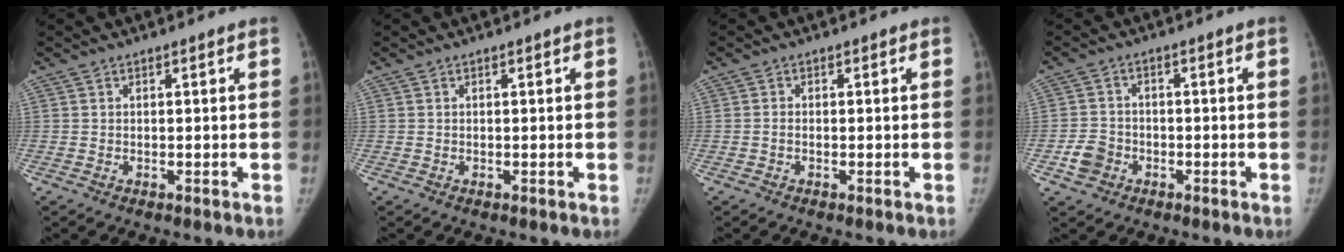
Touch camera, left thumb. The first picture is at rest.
{"total": 0.0}
{"total": 0.7, "force": [-0.3, 0.4, 0.5], "torque": [-0.007, 0.001, -0.007]}
{"total": 4.5, "force": [-2.0, 3.7, 1.6], "torque": [-0.019, 0.017, -0.037]}